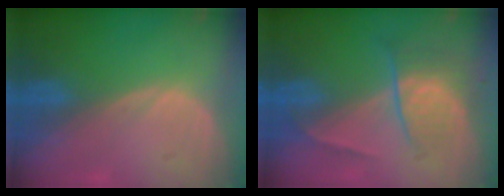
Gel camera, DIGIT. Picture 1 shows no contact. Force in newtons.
{"total": 6.8, "press": 5.9, "slide": 3.4}